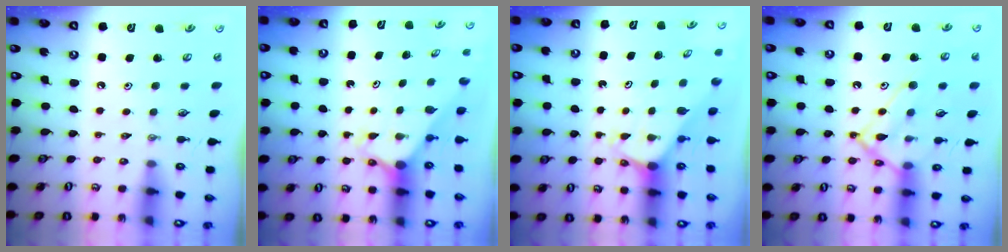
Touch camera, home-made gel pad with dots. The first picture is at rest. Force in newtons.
{"total": 2.7, "press": 2.7, "slide": 0.2}
{"total": 1.9, "press": 1.9, "slide": 0.1}
{"total": 15.9, "press": 15.9, "slide": 1.1}